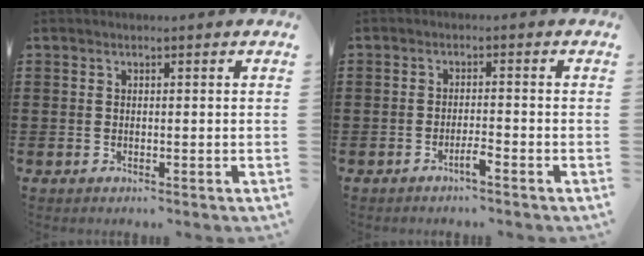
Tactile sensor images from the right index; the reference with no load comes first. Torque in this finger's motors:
{"motor_torque": [0.96, 0.38, 0.07, 0.12]}